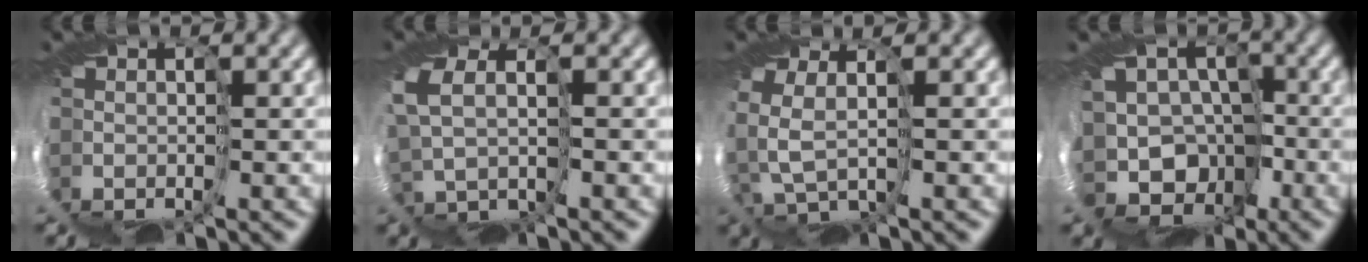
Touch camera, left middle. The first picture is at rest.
{"total": 2.9, "force": [2.7, -0.2, 0.9], "torque": [-0.045, 0.003, 0.046]}
{"total": 2.6, "force": [2.5, -0.7, 0.6], "torque": [-0.046, 0.006, 0.037]}
{"total": 8.3, "force": [-4.4, 6.4, 2.9], "torque": [-0.044, -0.008, -0.072]}